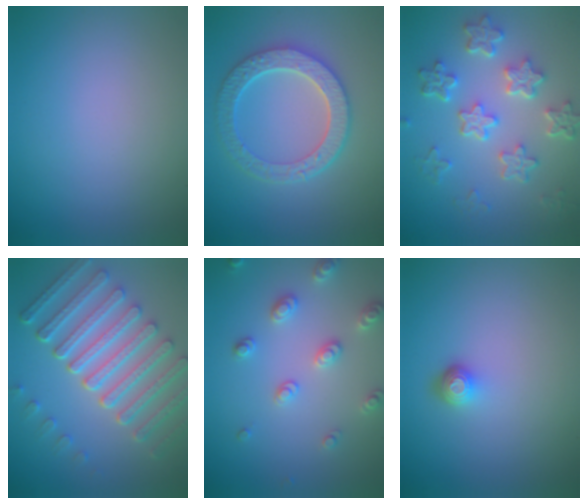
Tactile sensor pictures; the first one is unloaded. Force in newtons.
{"total": 5.6, "press": 4.7, "slide": 3.1}
{"total": 6.0, "press": 4.6, "slide": 3.8}
{"total": 8.3, "press": 6.3, "slide": 5.4}
{"total": 2.9, "press": 2.9, "slide": 0.5}
{"total": 1.7, "press": 1.3, "slide": 1.1}